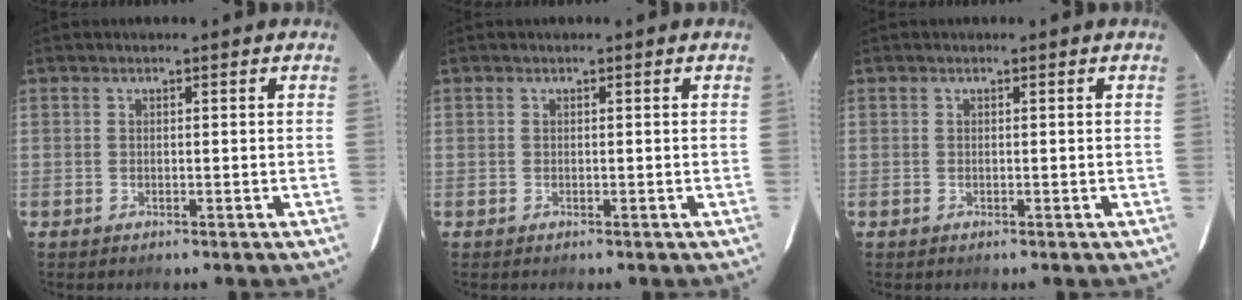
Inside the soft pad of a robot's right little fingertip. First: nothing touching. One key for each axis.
{"total": 0.0}
{"total": 0.0}